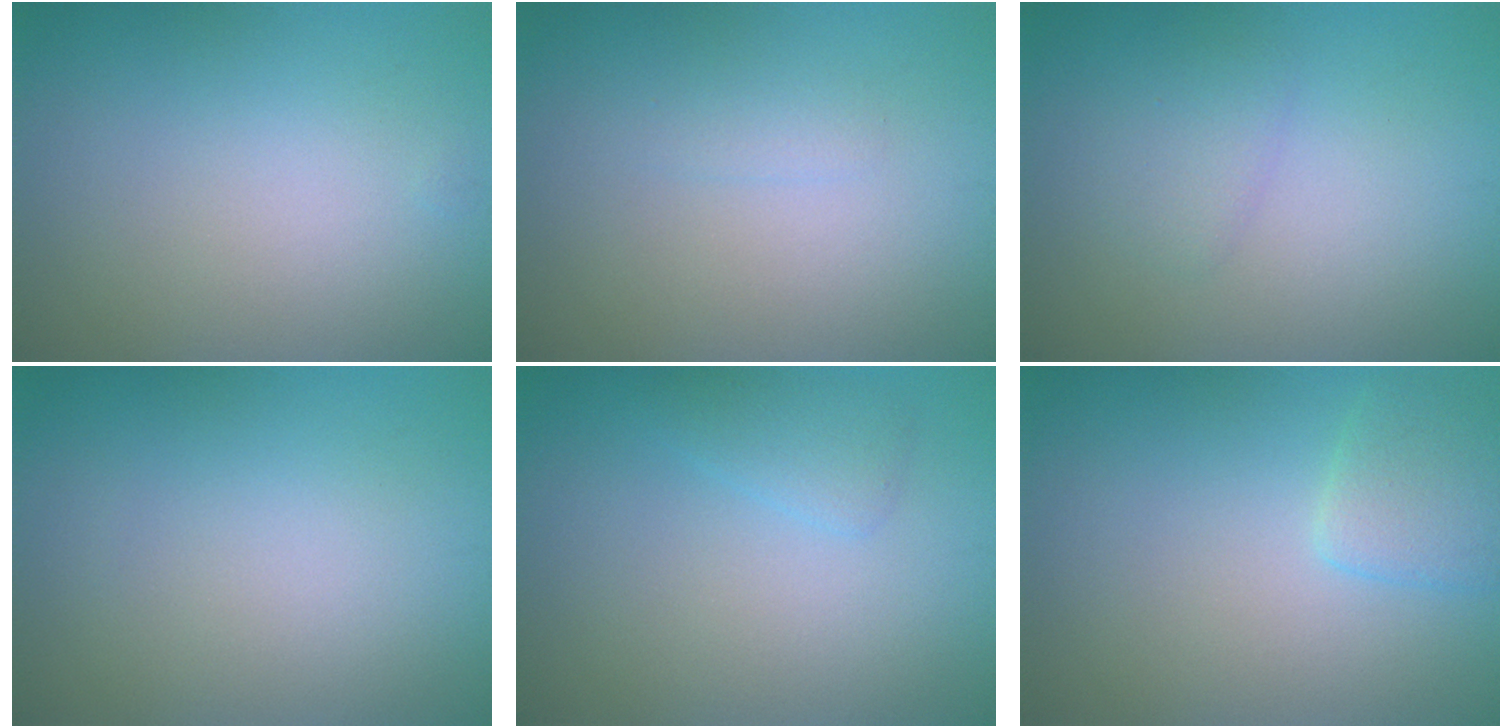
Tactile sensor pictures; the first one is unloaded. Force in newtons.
{"total": 0.7, "press": 0.7, "slide": 0.1}
{"total": 1.3, "press": 1.3, "slide": 0.1}
{"total": 0.0}
{"total": 1.4, "press": 1.4, "slide": 0.2}
{"total": 2.2, "press": 2.2, "slide": 0.1}